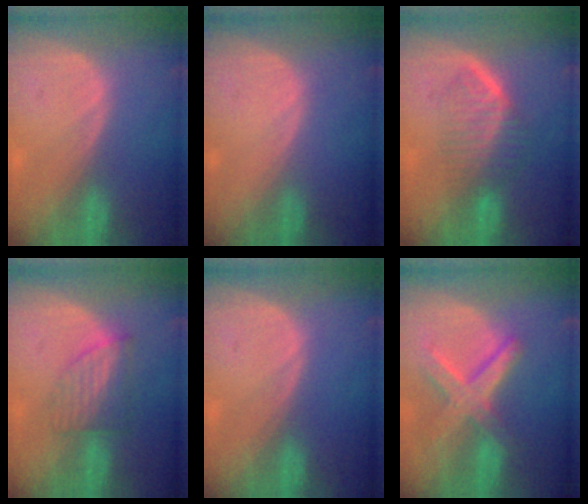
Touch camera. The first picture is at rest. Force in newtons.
{"total": 0.0}
{"total": 6.7, "press": 5.8, "slide": 3.2}
{"total": 6.2, "press": 5.5, "slide": 2.9}
{"total": 0.0}
{"total": 8.3, "press": 7.1, "slide": 4.3}